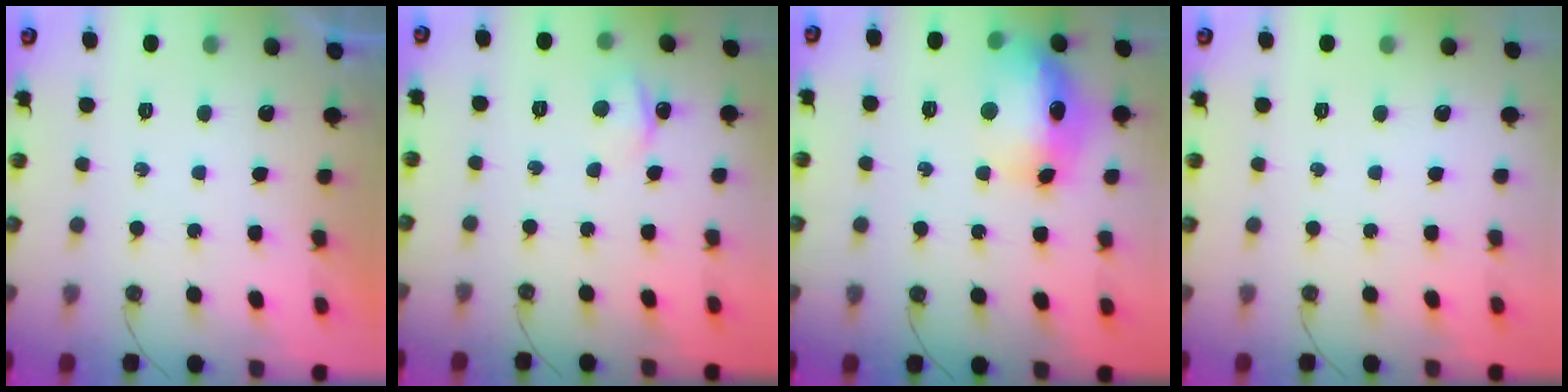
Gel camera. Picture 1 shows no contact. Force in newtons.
{"total": 2.8, "press": 2.7, "slide": 0.4}
{"total": 14.7, "press": 14.6, "slide": 1.4}
{"total": 0.0}